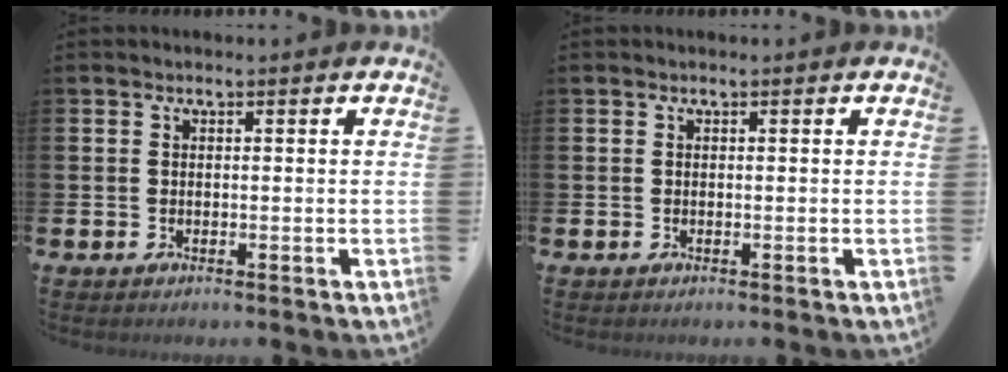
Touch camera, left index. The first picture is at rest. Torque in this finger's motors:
{"motor_torque": [-0.09, 0.03, 0.10, -0.01]}